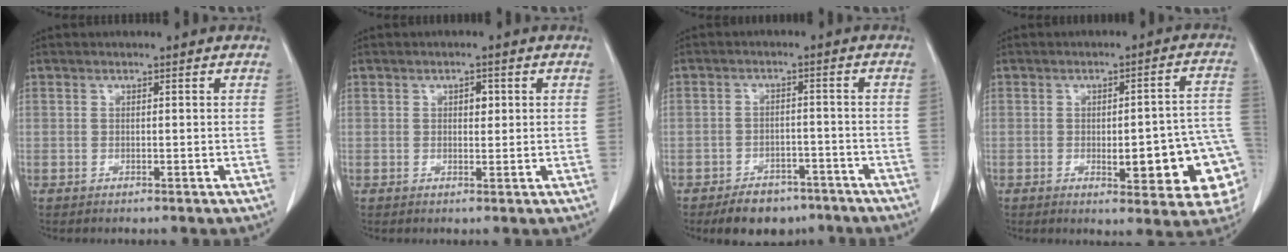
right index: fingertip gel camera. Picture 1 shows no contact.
{"total": 1.7, "force": [0.5, 1.0, 1.3], "torque": [-0.016, 0.001, 0.006]}
{"total": 7.2, "force": [-5.5, 4.0, 2.3], "torque": [-0.029, 0.008, -0.079]}
{"total": 15.1, "force": [-3.8, 3.5, 14.2], "torque": [-0.107, 0.026, -0.031]}